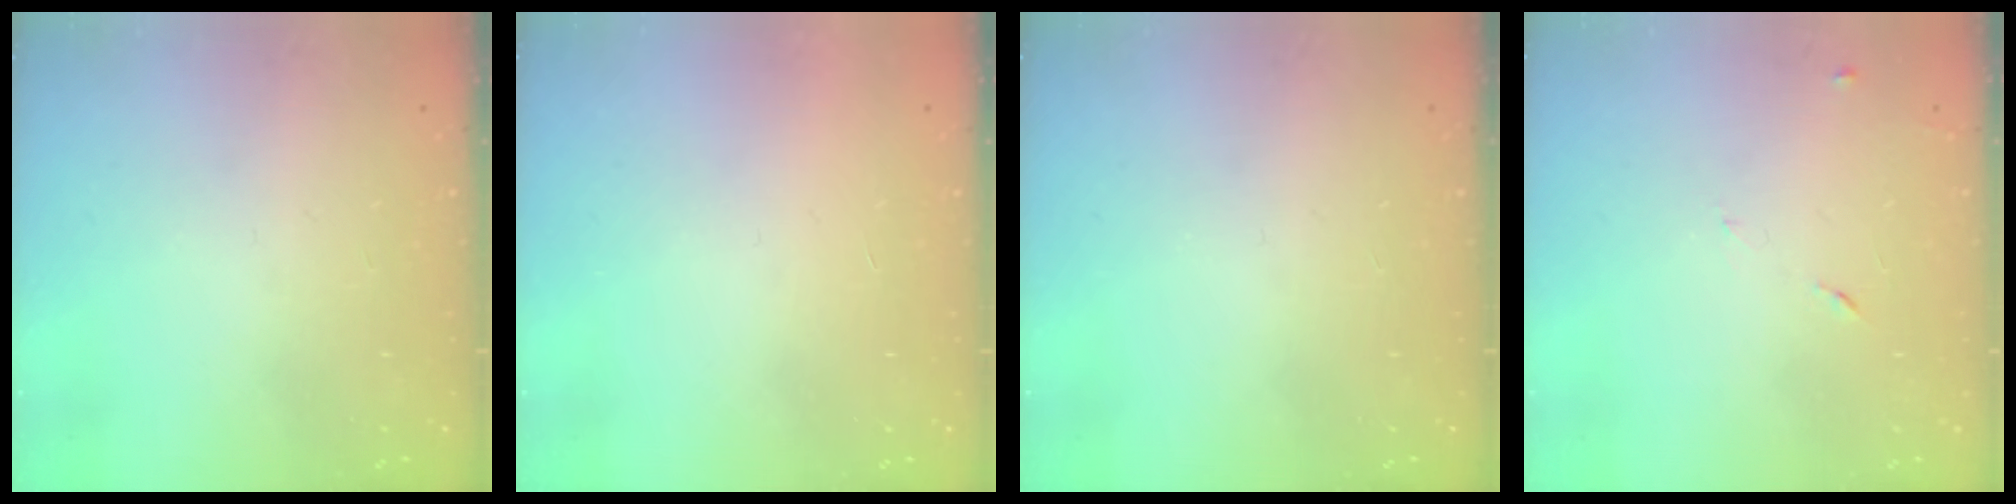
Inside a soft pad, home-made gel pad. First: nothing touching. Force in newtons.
{"total": 1.5, "press": 1.5, "slide": 0.1}
{"total": 0.0}
{"total": 6.7, "press": 6.7, "slide": 0.8}